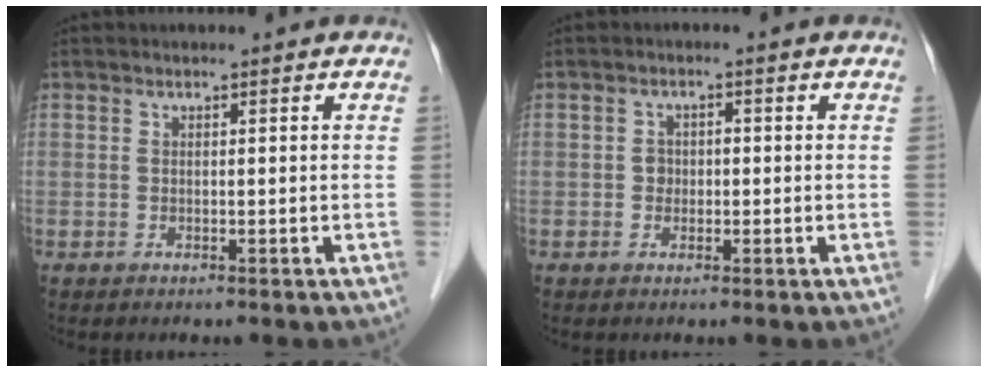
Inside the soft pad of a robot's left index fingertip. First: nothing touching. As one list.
[{"total": 1.7, "force": [-0.3, 1.5, 0.7], "torque": [-0.009, 0.006, -0.006]}]